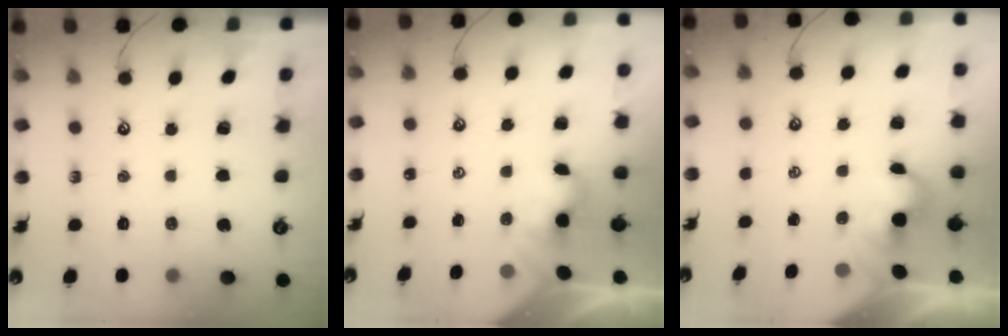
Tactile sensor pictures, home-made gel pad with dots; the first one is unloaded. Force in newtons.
{"total": 2.2, "press": 2.2, "slide": 0.2}
{"total": 1.1, "press": 1.0, "slide": 0.5}